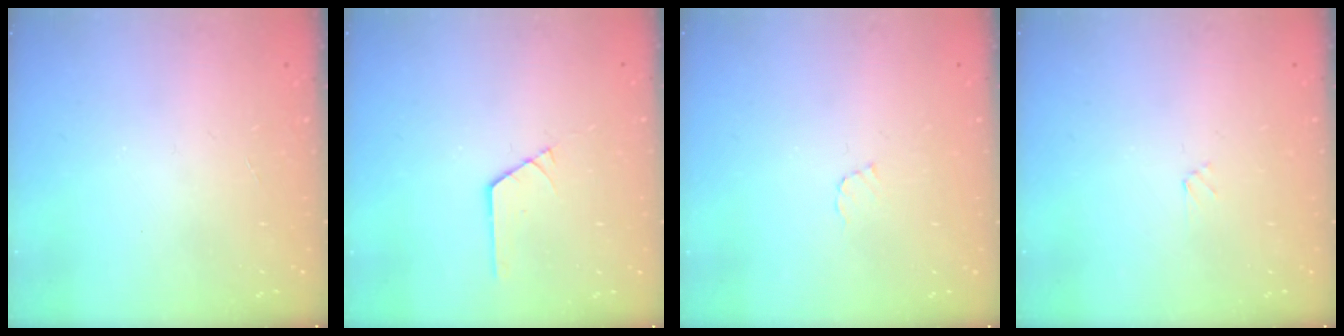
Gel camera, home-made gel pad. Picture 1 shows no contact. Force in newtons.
{"total": 1.1, "press": 1.0, "slide": 0.1}
{"total": 3.6, "press": 3.6, "slide": 0.3}
{"total": 1.9, "press": 1.9, "slide": 0.2}